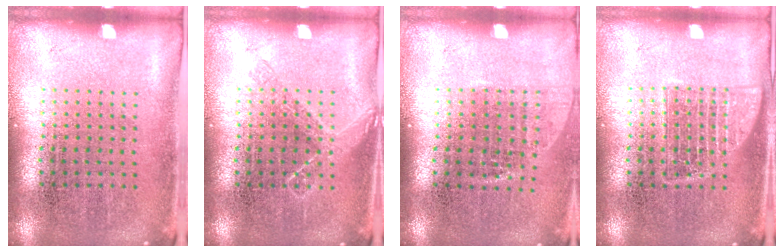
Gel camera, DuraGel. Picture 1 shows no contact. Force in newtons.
{"total": 1.7, "press": 1.7, "slide": 0.3}
{"total": 1.0, "press": 0.9, "slide": 0.6}
{"total": 2.2, "press": 2.1, "slide": 0.5}